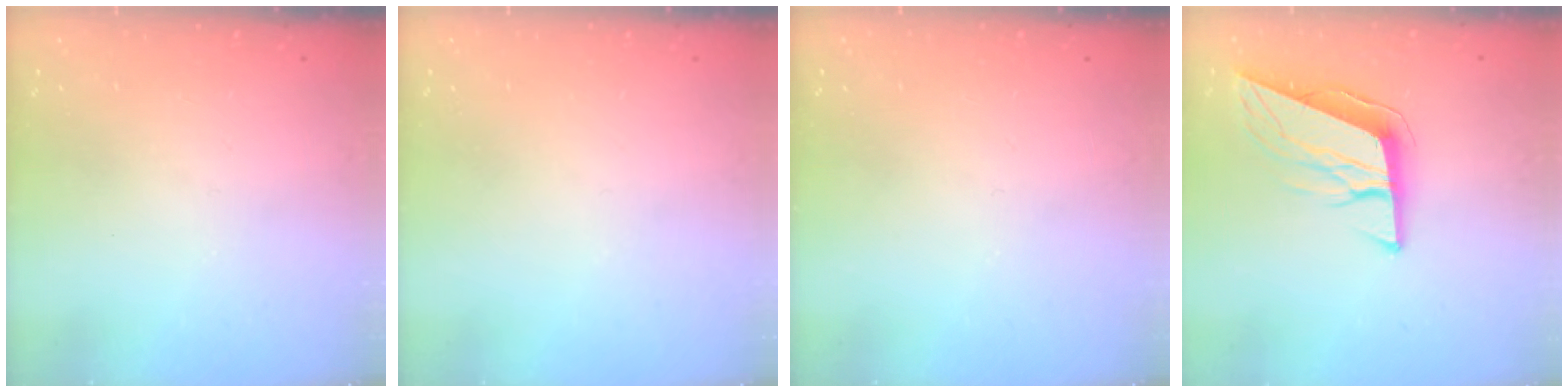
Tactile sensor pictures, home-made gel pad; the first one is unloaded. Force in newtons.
{"total": 0.0}
{"total": 0.0}
{"total": 10.5, "press": 10.2, "slide": 2.4}